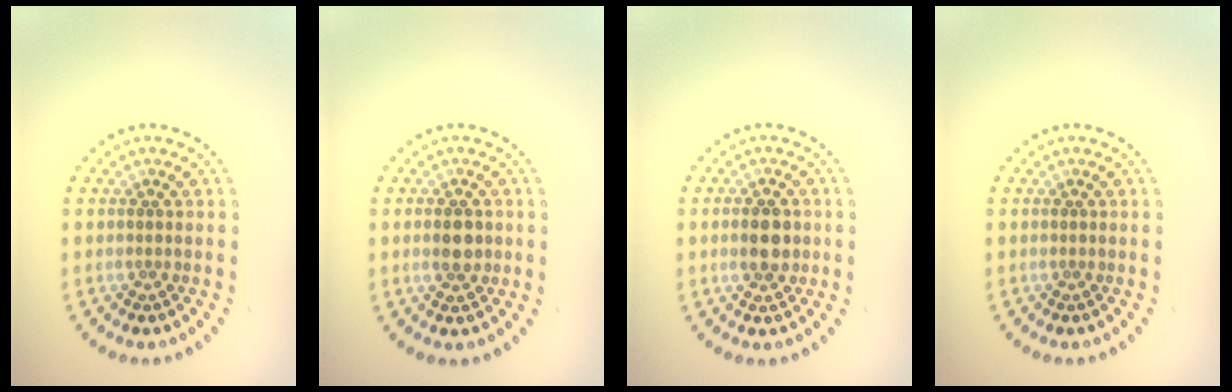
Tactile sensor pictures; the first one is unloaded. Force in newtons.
{"total": 2.9, "press": 2.9, "slide": 0.0}
{"total": 3.0, "press": 3.0, "slide": 0.1}
{"total": 0.0}